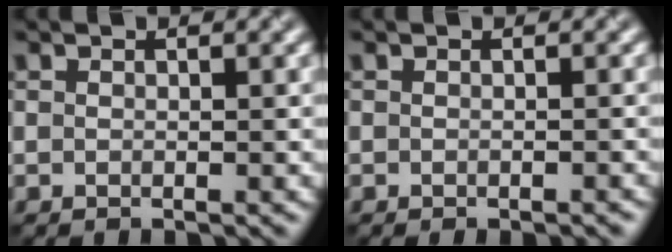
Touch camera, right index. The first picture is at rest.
{"total": 0.7, "force": [-0.7, -0.1, 0.2], "torque": [-0.005, -0.004, -0.008]}